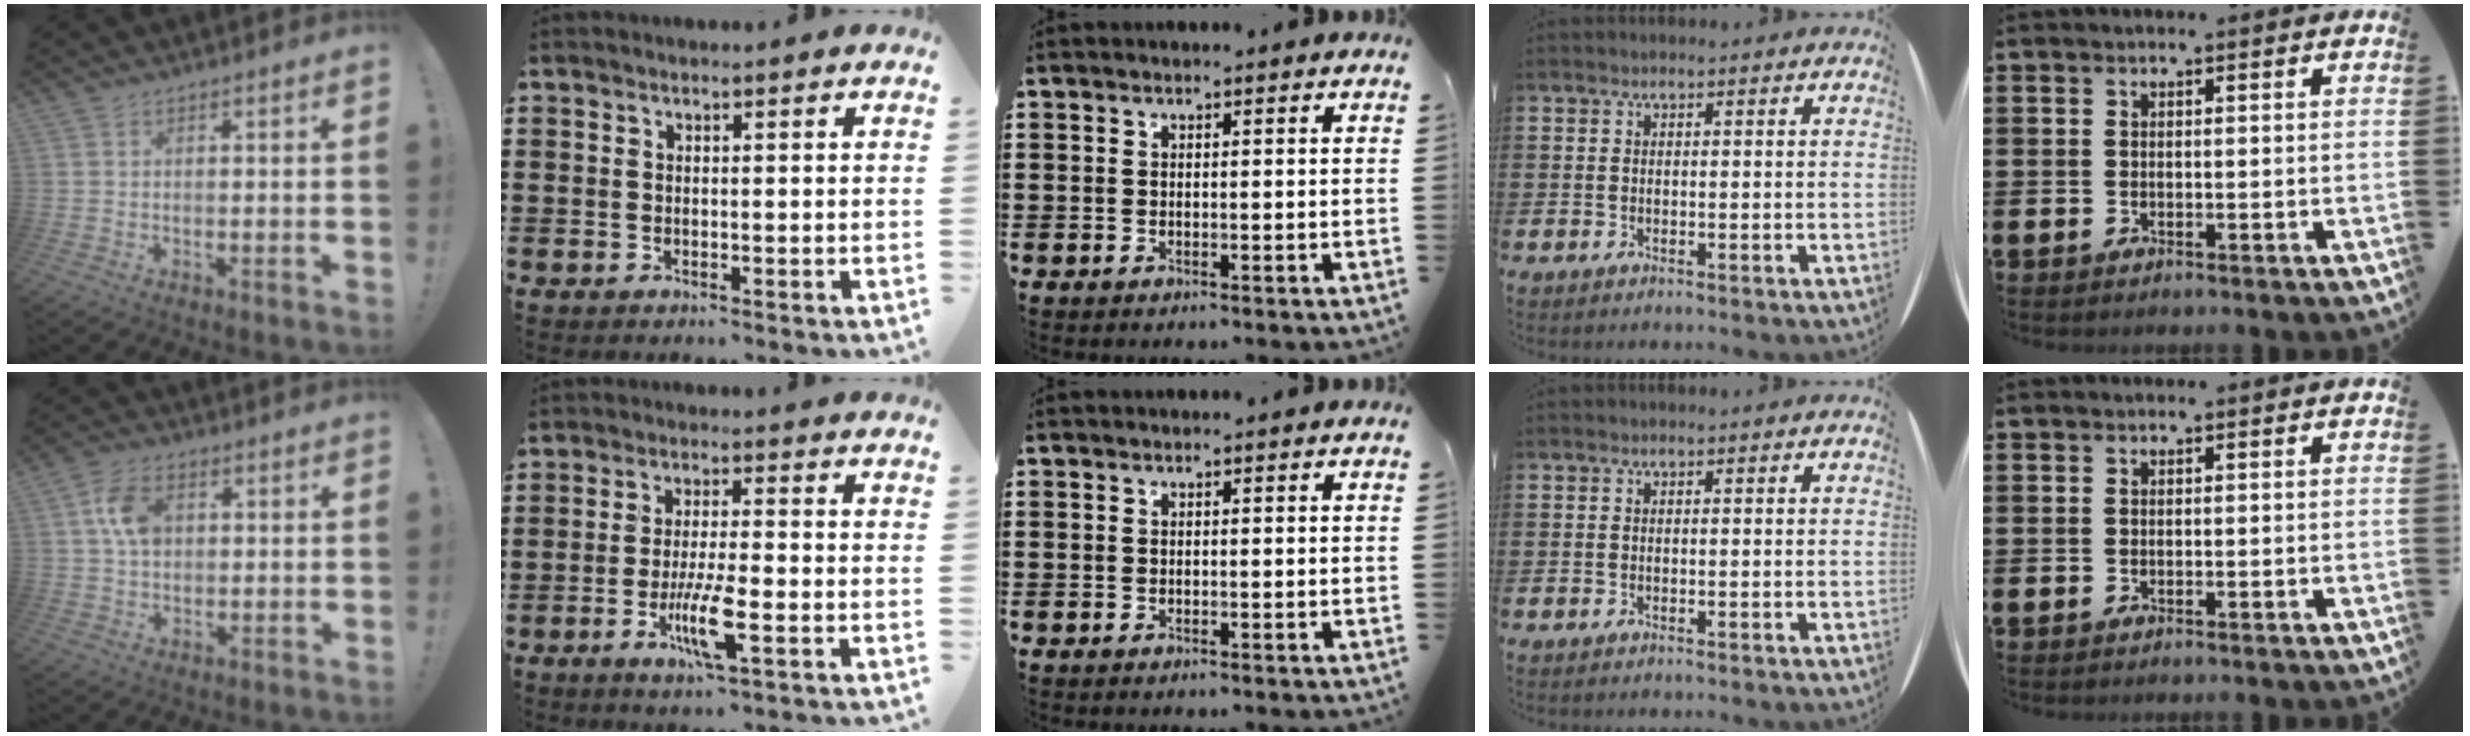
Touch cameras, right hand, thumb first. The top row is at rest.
{"thumb": {"total": 8.4, "force": [1.7, 5.7, 5.9], "torque": [-0.103, 0.010, 0.033]}, "index": {"total": 7.4, "force": [-2.7, 1.5, 6.7], "torque": [-0.134, -0.012, -0.049]}}